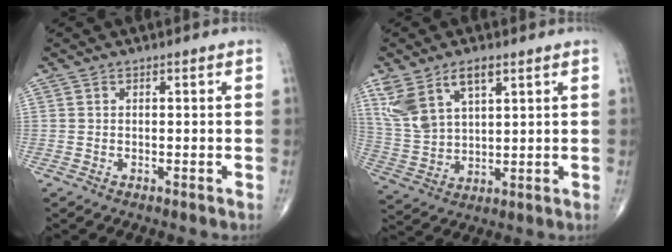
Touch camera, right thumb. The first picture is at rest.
{"total": 10.6, "force": [5.7, 5.3, 7.1], "torque": [-0.142, -0.015, 0.123]}